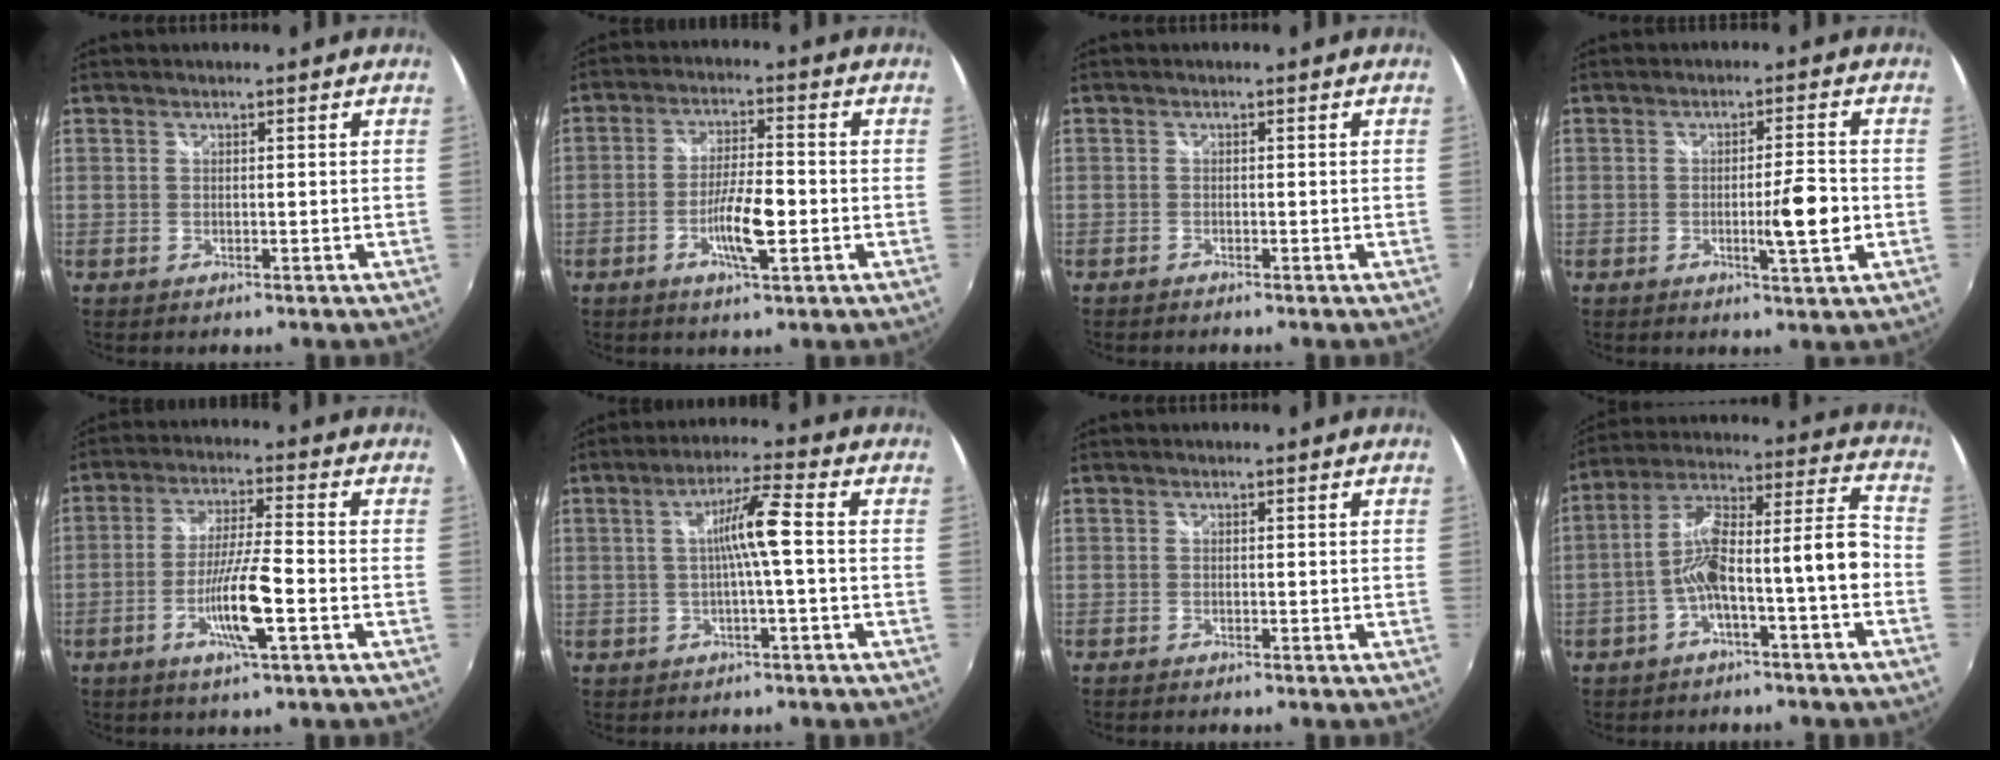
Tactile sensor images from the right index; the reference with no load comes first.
{"total": 7.4, "force": [-2.3, 1.5, 6.9], "torque": [-0.136, 0.002, -0.038]}
{"total": 0.9, "force": [-0.9, 0.2, 0.2], "torque": [-0.008, -0.004, -0.019]}
{"total": 6.3, "force": [-1.3, 0.1, 6.1], "torque": [-0.099, -0.005, -0.016]}
{"total": 9.2, "force": [-3.3, 0.2, 8.5], "torque": [-0.165, -0.003, -0.061]}
{"total": 6.4, "force": [-0.5, -0.5, 6.4], "torque": [-0.121, 0.011, -0.005]}
{"total": 1.0, "force": [-0.9, 0.1, 0.4], "torque": [-0.008, -0.004, -0.018]}
{"total": 12.6, "force": [-4.4, 1.3, 11.8], "torque": [-0.196, 0.031, -0.067]}